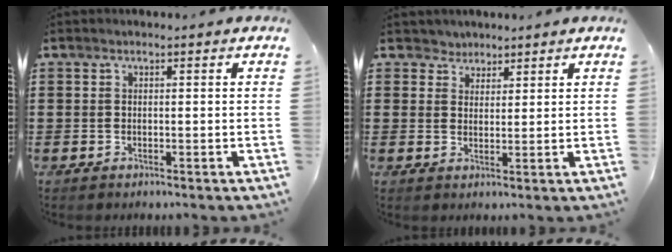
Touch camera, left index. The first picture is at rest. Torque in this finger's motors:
{"motor_torque": [0.16, -0.18, -0.03, -0.03]}